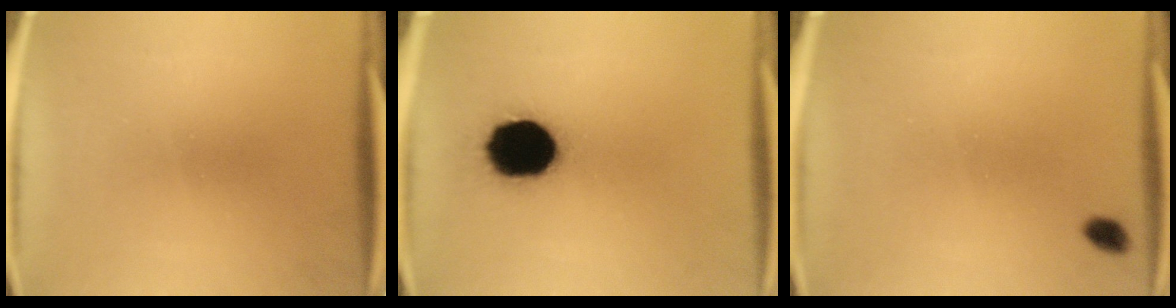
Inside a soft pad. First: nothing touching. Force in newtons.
{"total": 19.2}
{"total": 2.0}